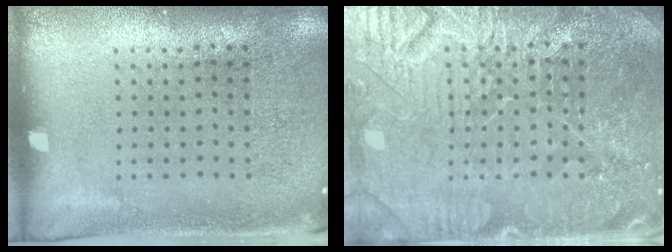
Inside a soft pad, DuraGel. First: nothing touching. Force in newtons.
{"total": 4.7, "press": 4.6, "slide": 0.9}